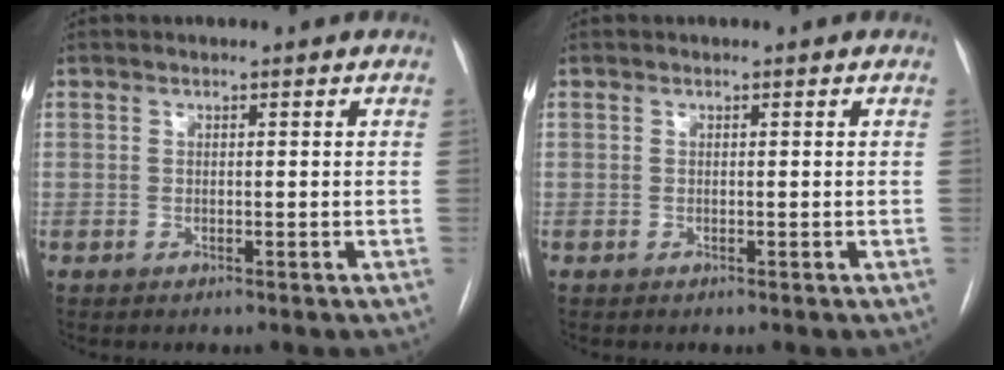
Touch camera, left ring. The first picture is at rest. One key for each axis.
{"total": 0.0}